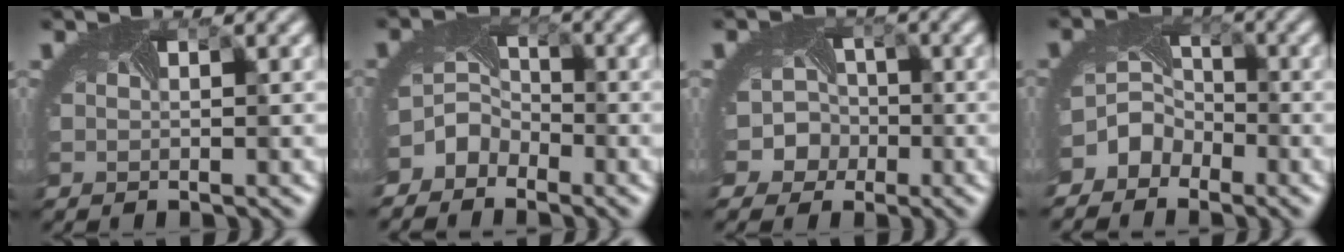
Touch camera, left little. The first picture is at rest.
{"total": 3.5, "force": [-2.7, 2.2, 0.8], "torque": [-0.012, -0.003, -0.060]}
{"total": 5.9, "force": [-1.9, 5.3, 1.6], "torque": [-0.016, 0.000, -0.054]}
{"total": 4.4, "force": [-3.0, 3.0, 1.0], "torque": [0.002, 0.002, -0.056]}